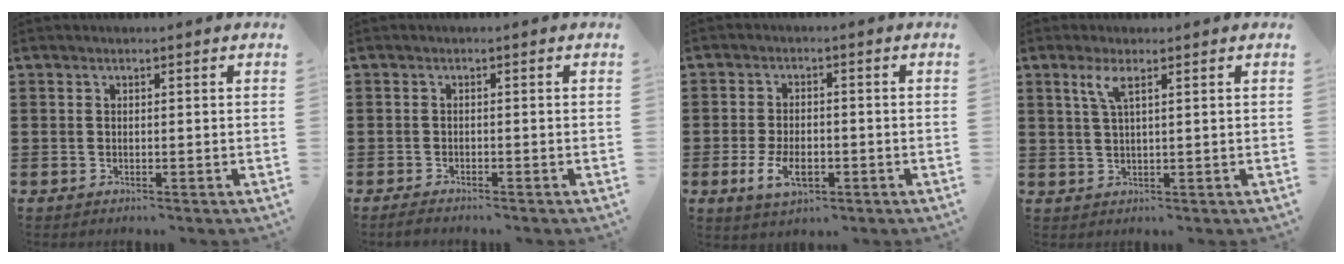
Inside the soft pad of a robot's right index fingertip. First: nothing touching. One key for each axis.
{"total": 1.2, "fx": -1.2, "fy": 0.1, "fz": 0.1, "tx": -0.005, "ty": -0.003, "tz": -0.023}
{"total": 5.2, "fx": -1.8, "fy": 2.7, "fz": 4.0, "tx": -0.089, "ty": -0.002, "tz": -0.036}
{"total": 3.1, "fx": 1.5, "fy": 0.4, "fz": 2.7, "tx": -0.058, "ty": 0.002, "tz": 0.024}